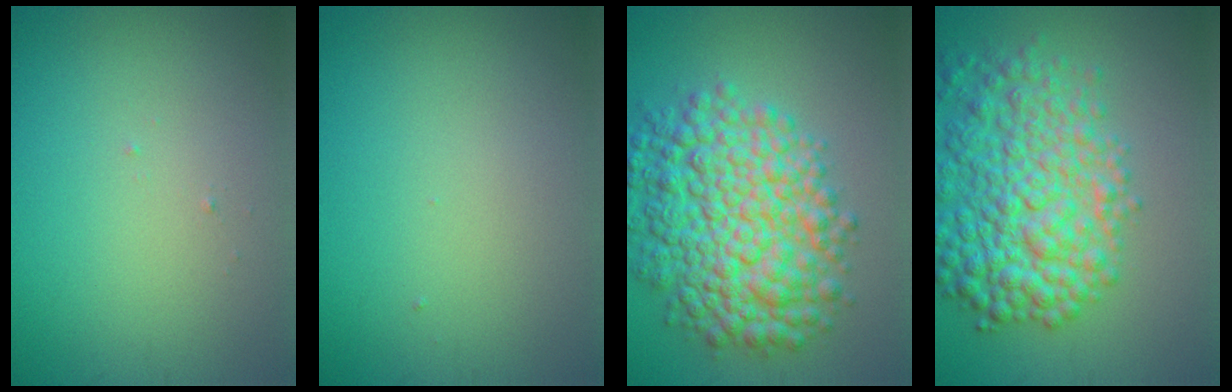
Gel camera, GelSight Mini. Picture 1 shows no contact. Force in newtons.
{"total": 0.0}
{"total": 10.2, "press": 10.2, "slide": 0.1}
{"total": 8.5, "press": 8.5, "slide": 0.2}